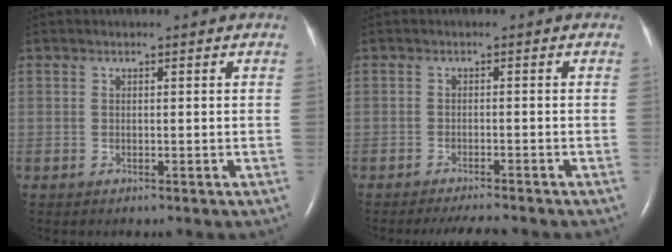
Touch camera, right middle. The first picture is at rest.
{"total": 4.4, "force": [-4.0, 0.1, 1.8], "torque": [-0.028, -0.014, -0.061]}